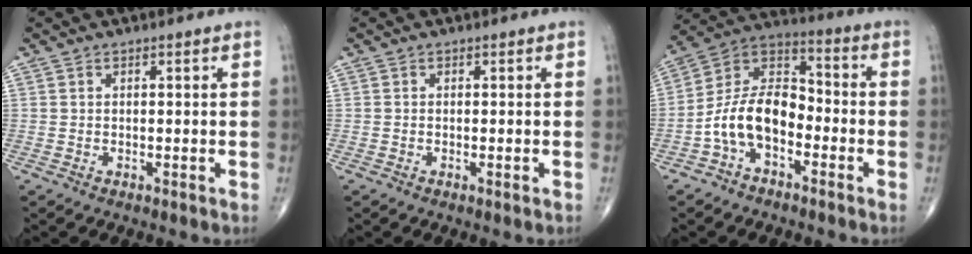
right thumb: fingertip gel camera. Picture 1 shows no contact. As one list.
[{"total": 0.8, "force": [-0.3, 0.0, 0.7], "torque": [-0.014, -0.001, -0.004]}, {"total": 12.2, "force": [-4.3, 7.3, 8.8], "torque": [-0.149, 0.059, -0.093]}]